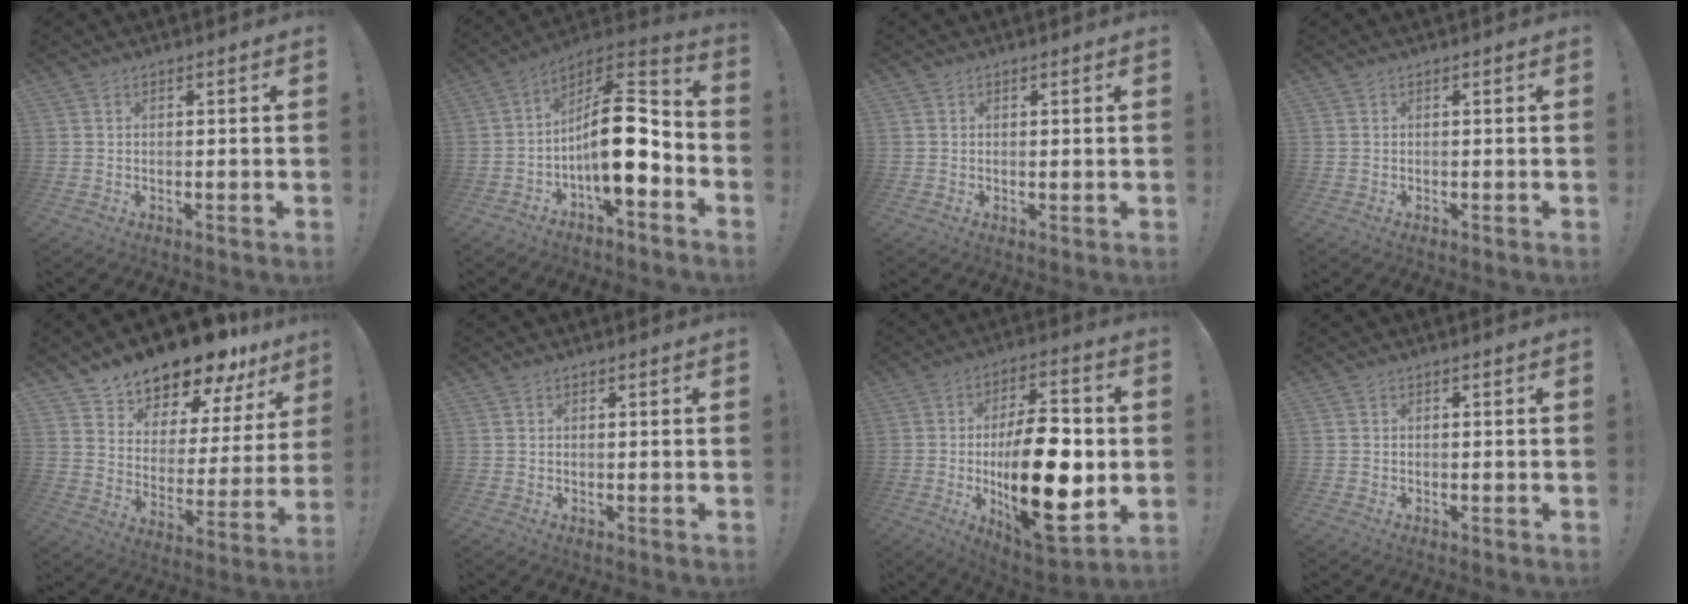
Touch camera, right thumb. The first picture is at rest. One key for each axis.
{"total": 17.7, "fx": -2.8, "fy": 7.0, "fz": 16.0, "tx": -0.260, "ty": 0.018, "tz": -0.041}
{"total": 0.6, "fx": 0.4, "fy": -0.2, "fz": 0.5, "tx": 0.002, "ty": -0.005, "tz": 0.004}
{"total": 0.0}
{"total": 12.6, "fx": 11.8, "fy": 3.3, "fz": 3.0, "tx": -0.059, "ty": -0.112, "tz": 0.202}
{"total": 0.0}
{"total": 25.6, "fx": -2.8, "fy": 11.5, "fz": 22.8, "tx": -0.393, "ty": 0.003, "tz": -0.038}
{"total": 0.0}